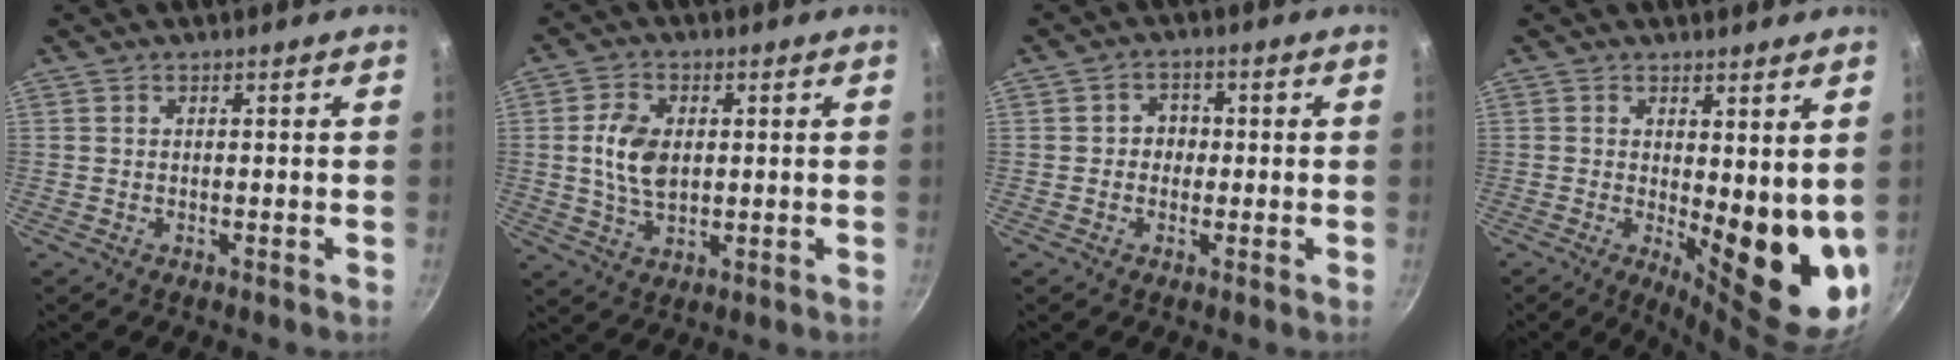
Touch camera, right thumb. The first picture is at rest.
{"total": 8.2, "force": [0.9, 5.2, 6.2], "torque": [-0.108, -0.002, 0.017]}
{"total": 3.4, "force": [-0.3, 3.1, 1.4], "torque": [0.005, 0.008, -0.008]}
{"total": 13.5, "force": [0.8, 5.3, 12.4], "torque": [-0.129, -0.038, 0.023]}